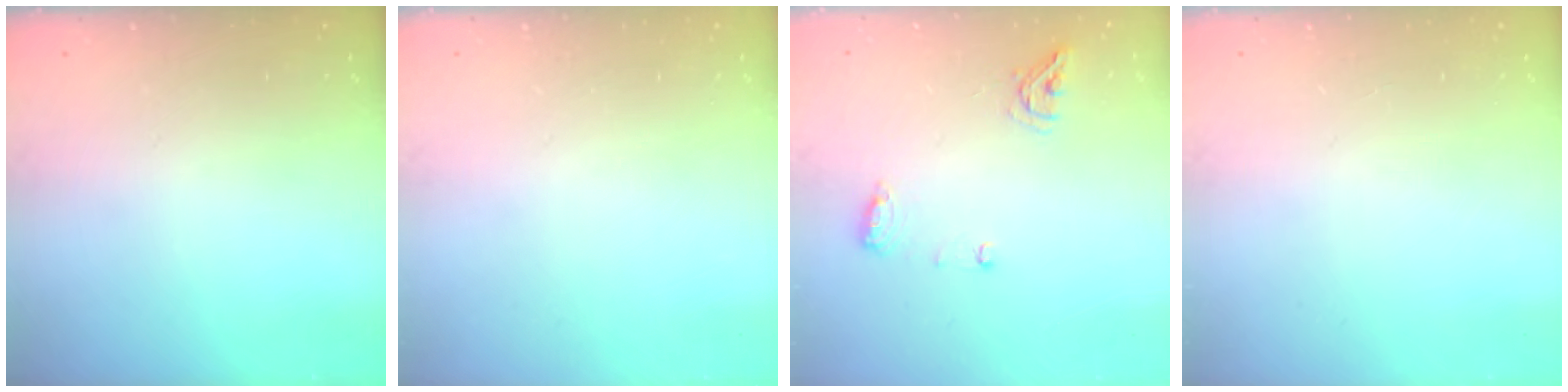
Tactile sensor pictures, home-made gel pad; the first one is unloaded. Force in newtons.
{"total": 0.0}
{"total": 7.4, "press": 7.4, "slide": 1.0}
{"total": 0.0}